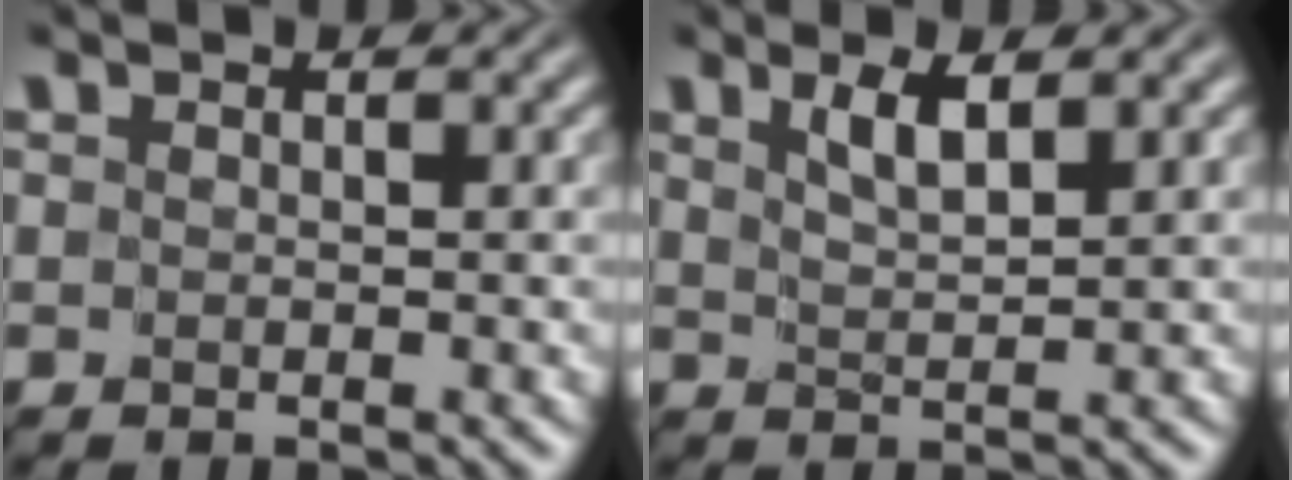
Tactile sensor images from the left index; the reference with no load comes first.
{"total": 2.3, "force": [1.5, 0.3, 1.6], "torque": [-0.031, 0.000, 0.031]}